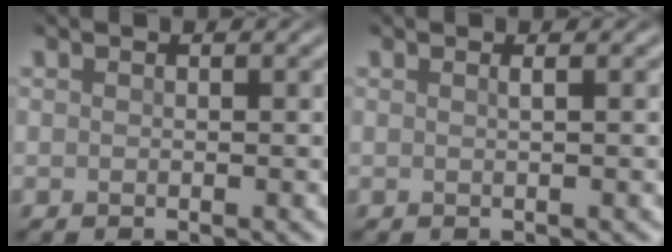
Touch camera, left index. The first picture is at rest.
{"total": 0.8, "force": [0.2, 0.3, 0.7], "torque": [-0.008, 0.003, -0.002]}